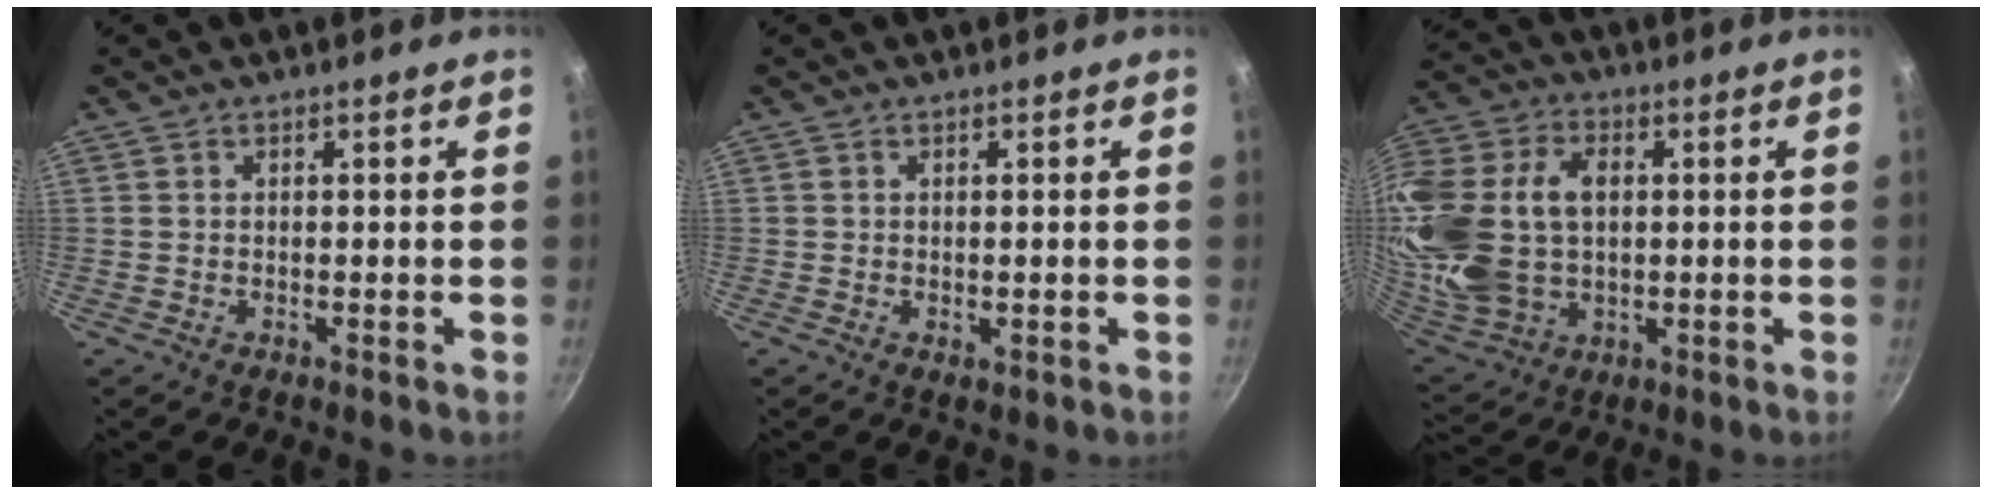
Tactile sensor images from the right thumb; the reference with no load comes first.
{"total": 1.2, "force": [-0.1, 0.6, 1.0], "torque": [-0.015, -0.003, -0.002]}
{"total": 26.0, "force": [2.7, 18.2, 18.4], "torque": [-0.406, 0.018, 0.058]}